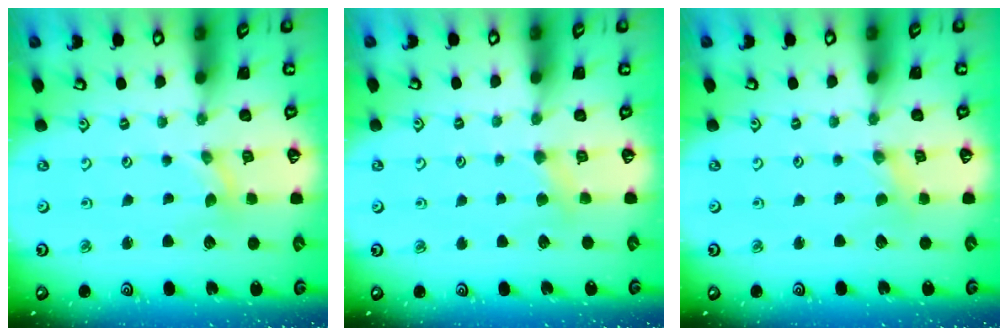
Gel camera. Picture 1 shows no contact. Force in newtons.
{"total": 3.5, "press": 3.5, "slide": 0.4}
{"total": 0.0}